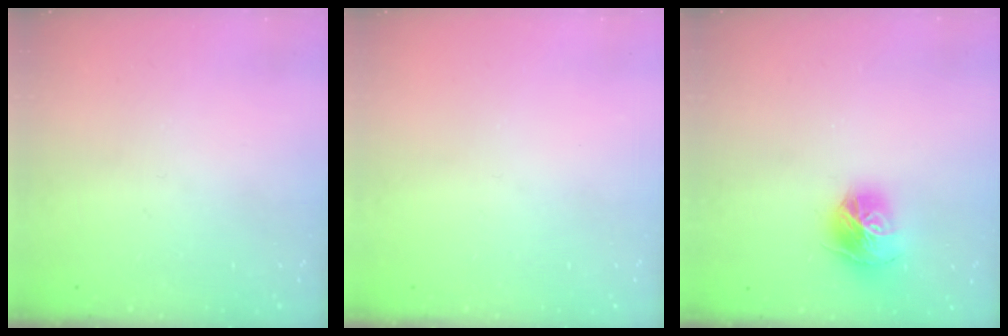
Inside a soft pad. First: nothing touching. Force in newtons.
{"total": 0.0}
{"total": 13.6, "press": 13.6, "slide": 1.4}